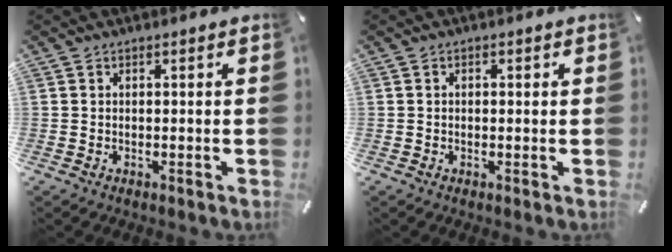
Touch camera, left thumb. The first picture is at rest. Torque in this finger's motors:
{"motor_torque": [0.32, 0.03, 0.01, 0.03, 0.04]}